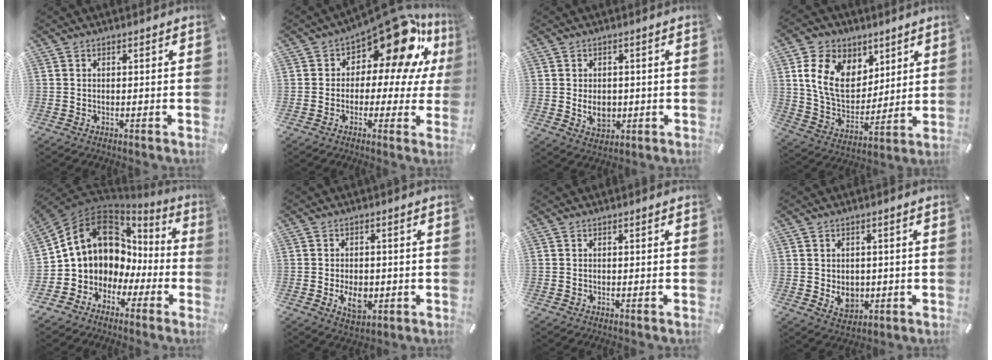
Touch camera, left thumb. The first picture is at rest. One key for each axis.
{"total": 17.0, "fx": 9.8, "fy": 8.2, "fz": 11.2, "tx": -0.152, "ty": -0.084, "tz": 0.163}
{"total": 5.6, "fx": -0.5, "fy": 4.5, "fz": 3.4, "tx": -0.051, "ty": -0.007, "tz": -0.012}
{"total": 15.0, "fx": 6.0, "fy": 11.5, "fz": 7.5, "tx": -0.162, "ty": -0.018, "tz": 0.117}
{"total": 11.9, "fx": 3.9, "fy": 10.4, "fz": 4.2, "tx": -0.094, "ty": -0.030, "tz": 0.088}
{"total": 6.8, "fx": -1.2, "fy": 4.6, "fz": 4.9, "tx": -0.084, "ty": -0.003, "tz": -0.021}
{"total": 0.0}
{"total": 5.6, "fx": -0.4, "fy": 4.8, "fz": 2.9, "tx": -0.034, "ty": -0.003, "tz": -0.005}